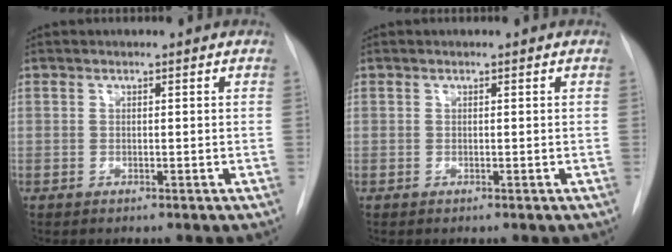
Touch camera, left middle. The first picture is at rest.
{"total": 0.0}